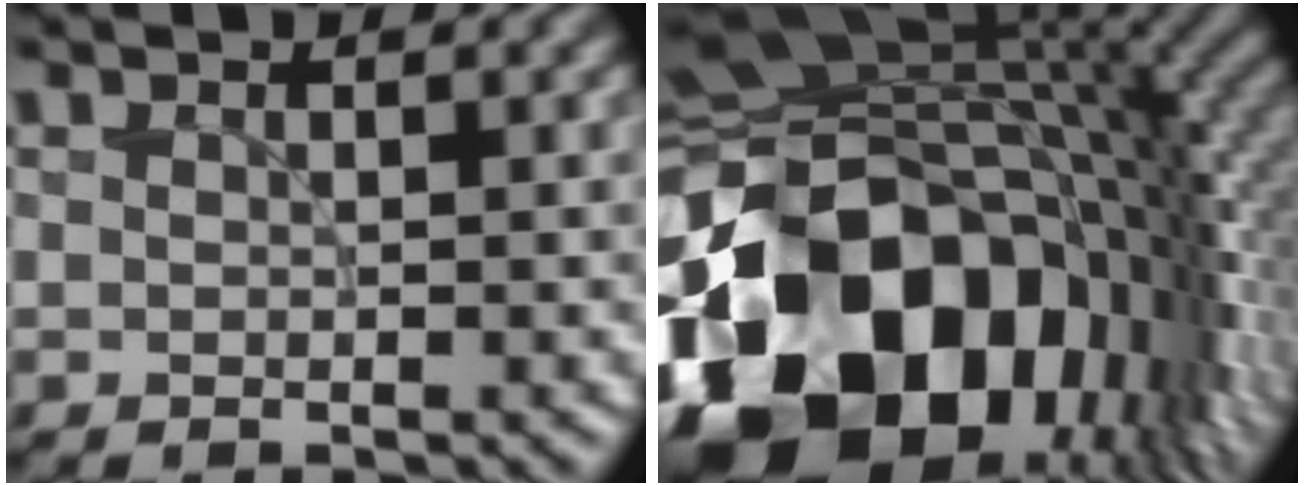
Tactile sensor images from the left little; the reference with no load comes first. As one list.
[{"total": 19.4, "force": [-6.8, 12.2, 13.4], "torque": [-0.275, -0.013, -0.121]}]